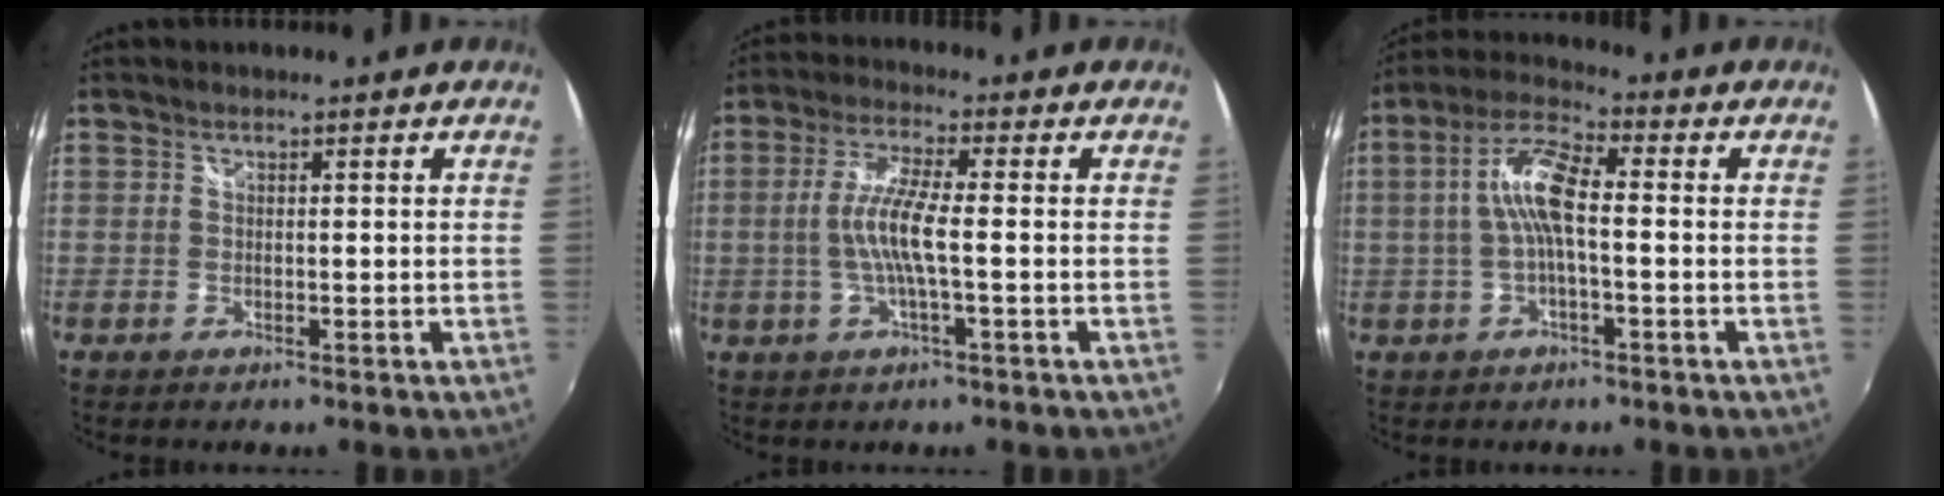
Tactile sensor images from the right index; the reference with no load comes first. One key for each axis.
{"total": 7.6, "fx": -1.1, "fy": 0.6, "fz": 7.5, "tx": -0.156, "ty": 0.001, "tz": -0.021}
{"total": 8.5, "fx": -0.4, "fy": 2.2, "fz": 8.2, "tx": -0.172, "ty": 0.017, "tz": -0.008}